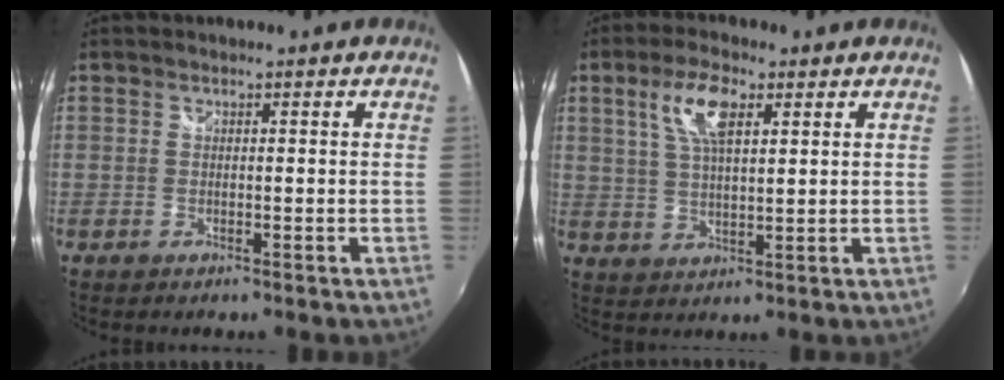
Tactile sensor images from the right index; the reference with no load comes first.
{"total": 7.9, "force": [3.4, 2.9, 6.5], "torque": [-0.126, 0.010, 0.065]}